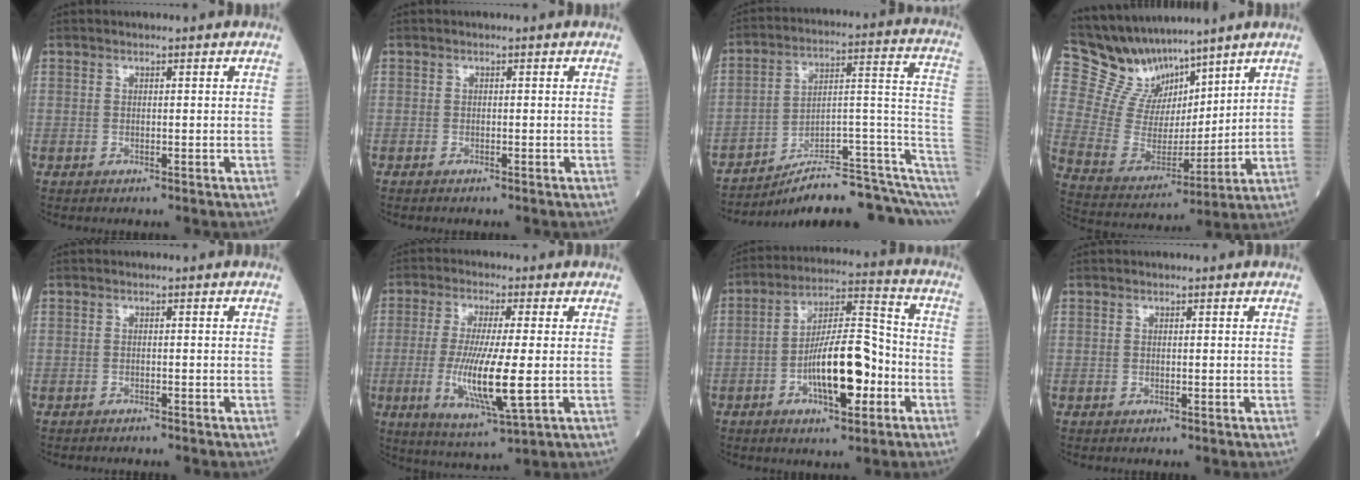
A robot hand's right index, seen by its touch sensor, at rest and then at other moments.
{"total": 1.1, "force": [-0.6, 0.7, 0.6], "torque": [-0.024, -0.002, -0.008]}
{"total": 19.0, "force": [-12.6, 3.5, 13.8], "torque": [-0.134, 0.072, -0.183]}
{"total": 12.7, "force": [11.2, 5.1, 3.1], "torque": [-0.087, 0.022, 0.229]}
{"total": 3.0, "force": [-2.6, 0.9, 1.2], "torque": [-0.025, -0.006, -0.031]}
{"total": 12.2, "force": [-1.9, 1.5, 12.0], "torque": [-0.239, -0.028, -0.033]}
{"total": 13.6, "force": [-4.3, 4.3, 12.2], "torque": [-0.223, 0.017, -0.069]}
{"total": 0.0}